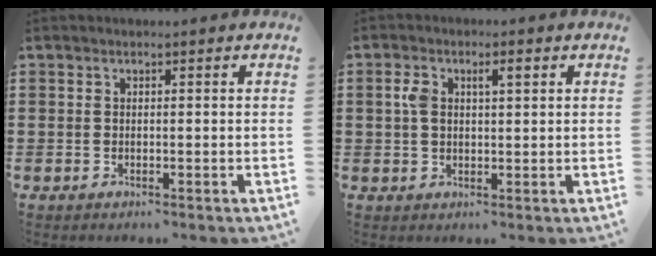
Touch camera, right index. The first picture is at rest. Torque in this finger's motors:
{"motor_torque": [0.18, -0.06, 0.09, 0.07]}